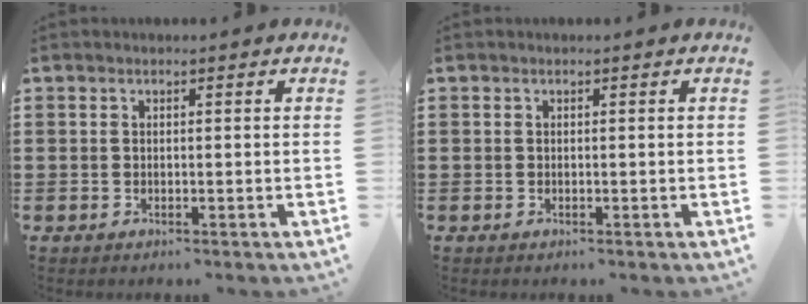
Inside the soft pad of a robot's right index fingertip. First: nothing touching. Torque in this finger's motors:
{"motor_torque": [-0.48, 1.66, 0.00, 0.00]}